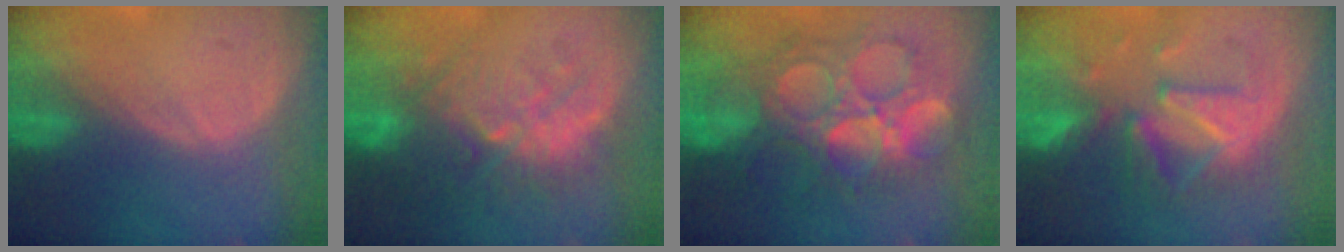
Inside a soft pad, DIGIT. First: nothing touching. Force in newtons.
{"total": 10.6, "press": 9.6, "slide": 4.5}
{"total": 11.3, "press": 11.3, "slide": 1.2}
{"total": 9.5, "press": 9.0, "slide": 3.0}